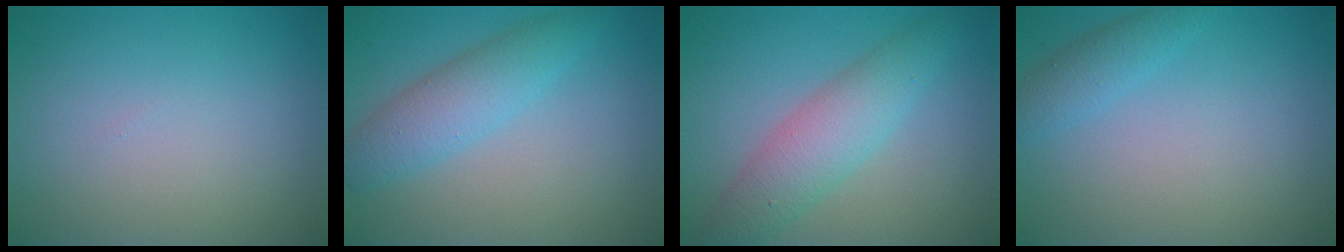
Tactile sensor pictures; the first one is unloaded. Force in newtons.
{"total": 3.8, "press": 3.8, "slide": 0.0}
{"total": 4.6, "press": 4.6, "slide": 0.0}
{"total": 1.9, "press": 1.9, "slide": 0.1}